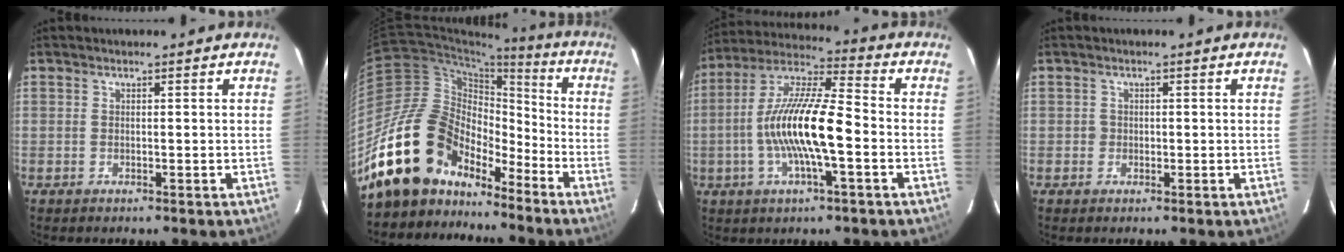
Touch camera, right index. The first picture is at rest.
{"total": 20.4, "force": [-14.8, 11.2, 8.4], "torque": [-0.165, 0.020, -0.254]}
{"total": 15.4, "force": [-3.2, 3.3, 14.7], "torque": [-0.284, 0.004, -0.065]}
{"total": 1.3, "force": [-0.3, 1.3, 0.0], "torque": [0.001, 0.002, -0.004]}